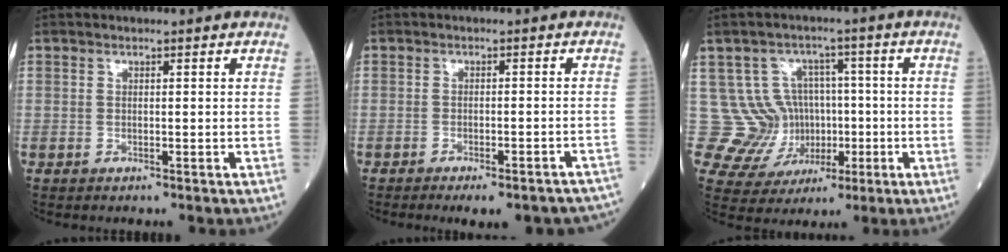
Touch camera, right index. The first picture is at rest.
{"total": 10.2, "force": [-8.9, 2.1, 4.5], "torque": [-0.044, 0.008, -0.096]}
{"total": 9.2, "force": [0.0, 9.0, 2.2], "torque": [-0.038, 0.035, 0.021]}